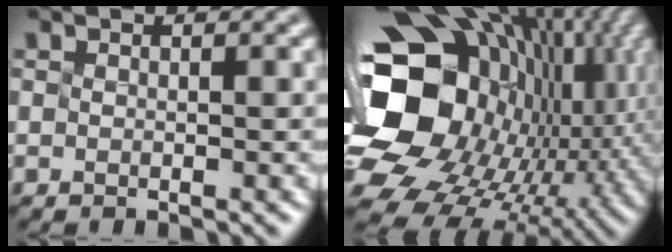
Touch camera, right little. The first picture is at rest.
{"total": 20.3, "force": [-2.3, 15.9, 12.4], "torque": [-0.246, -0.030, -0.034]}